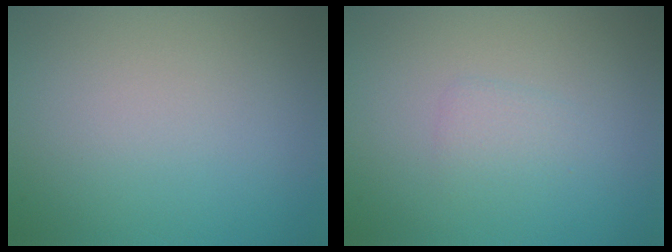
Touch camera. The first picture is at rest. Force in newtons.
{"total": 1.2, "press": 1.2, "slide": 0.1}